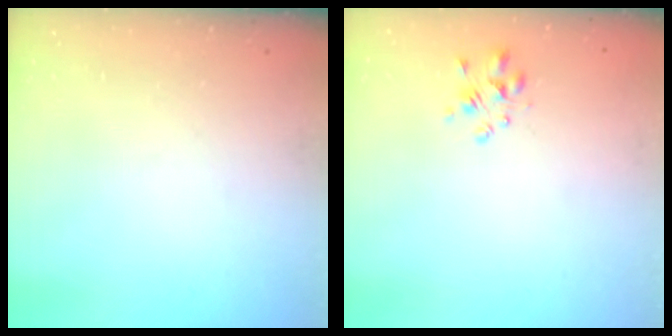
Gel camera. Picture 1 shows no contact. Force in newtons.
{"total": 2.4, "press": 2.3, "slide": 0.7}